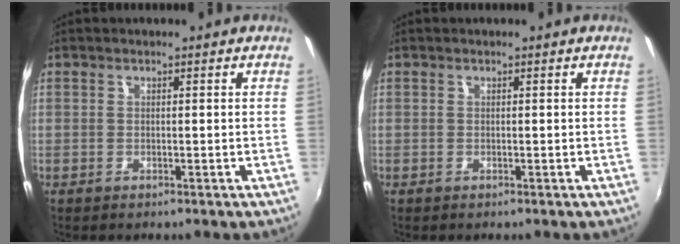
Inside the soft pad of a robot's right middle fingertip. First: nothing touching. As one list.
[{"total": 0.0}]